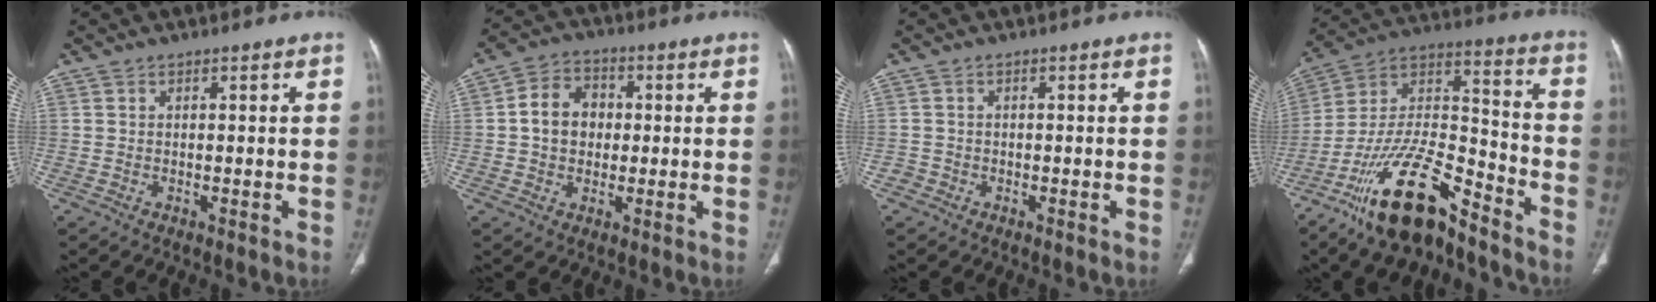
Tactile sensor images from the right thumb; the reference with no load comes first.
{"total": 8.4, "force": [0.4, 6.8, 4.9], "torque": [-0.061, 0.017, -0.001]}
{"total": 1.3, "force": [-0.8, 1.0, -0.1], "torque": [0.006, 0.006, -0.022]}
{"total": 19.9, "force": [-14.1, 6.7, 12.3], "torque": [-0.219, 0.085, -0.255]}